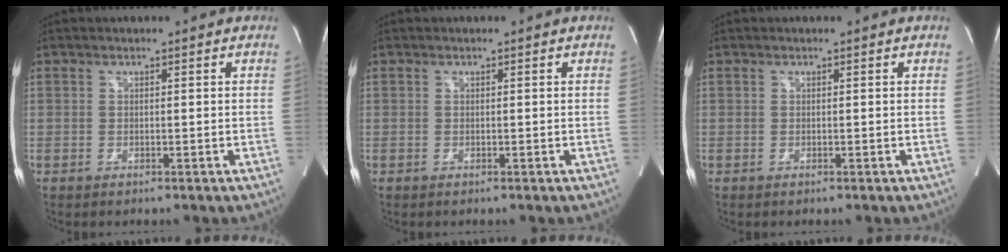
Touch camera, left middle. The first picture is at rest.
{"total": 0.0}
{"total": 0.0}